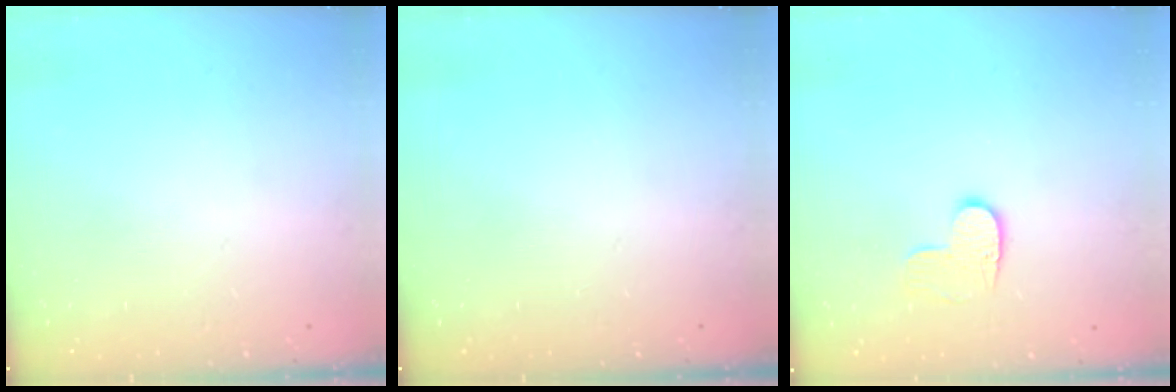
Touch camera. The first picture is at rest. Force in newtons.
{"total": 0.0}
{"total": 6.1, "press": 6.1, "slide": 0.5}